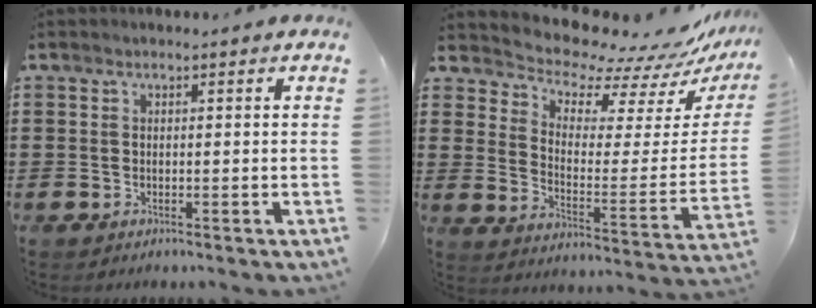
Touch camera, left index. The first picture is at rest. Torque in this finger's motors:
{"motor_torque": [2.14, 0.00, 0.40, -0.05]}